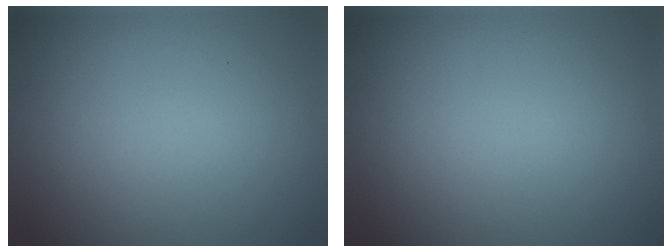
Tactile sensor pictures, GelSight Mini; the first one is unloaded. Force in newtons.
{"total": 0.0}